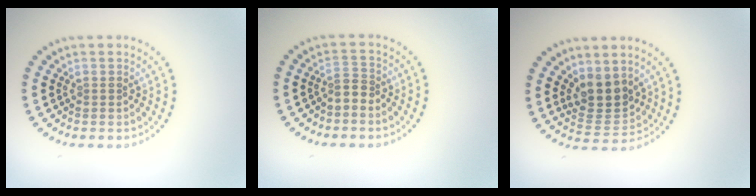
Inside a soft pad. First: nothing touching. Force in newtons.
{"total": 1.7, "press": 1.3, "slide": 1.2}
{"total": 3.7, "press": 3.3, "slide": 1.7}